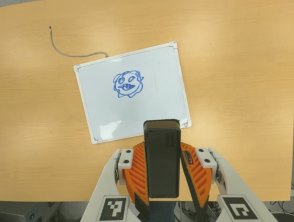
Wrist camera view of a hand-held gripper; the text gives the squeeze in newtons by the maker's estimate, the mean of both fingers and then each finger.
{"total": 5.2, "left": 4.8, "right": 5.5}